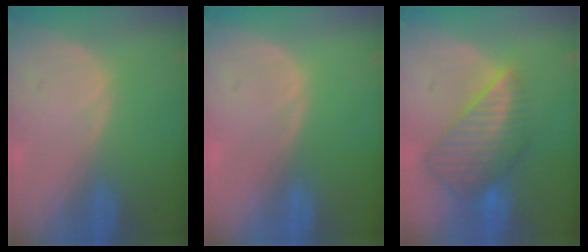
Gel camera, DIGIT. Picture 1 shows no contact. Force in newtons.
{"total": 0.0}
{"total": 8.8, "press": 7.7, "slide": 4.4}